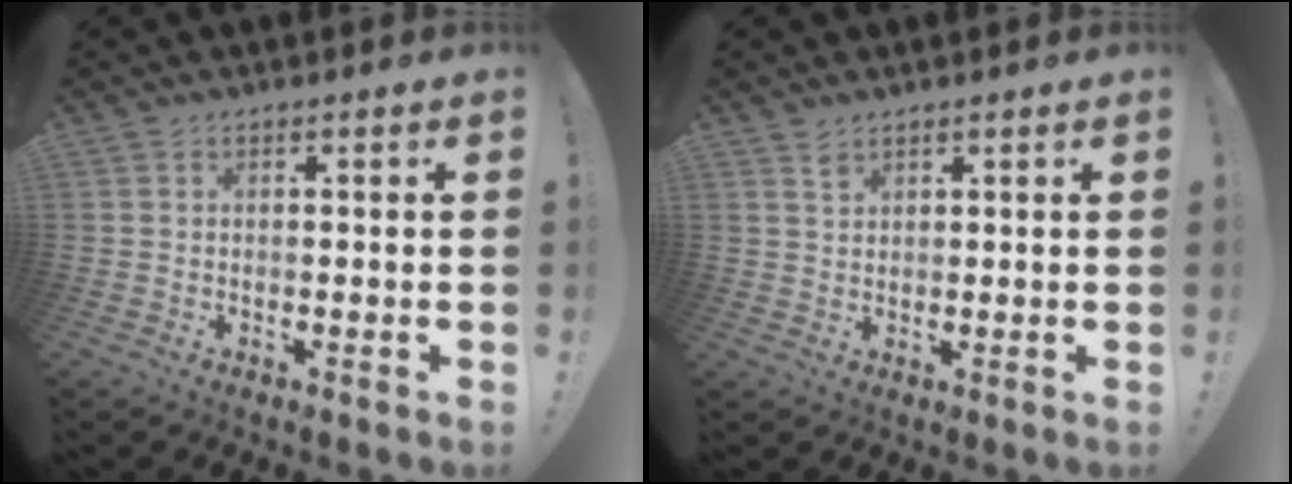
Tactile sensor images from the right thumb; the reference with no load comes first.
{"total": 2.2, "force": [1.7, 1.2, 0.6], "torque": [0.002, -0.013, 0.029]}